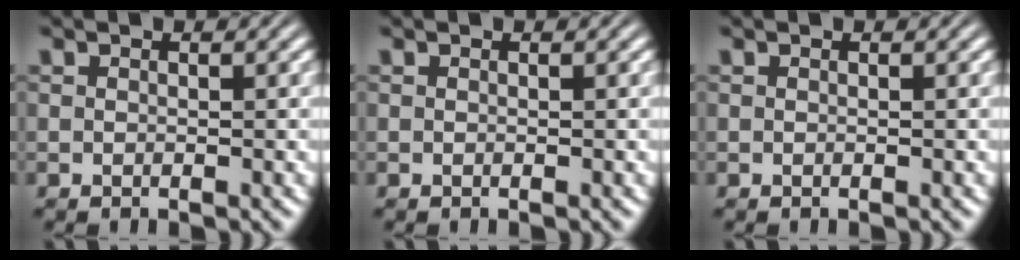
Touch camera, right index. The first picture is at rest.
{"total": 0.0}
{"total": 0.0}